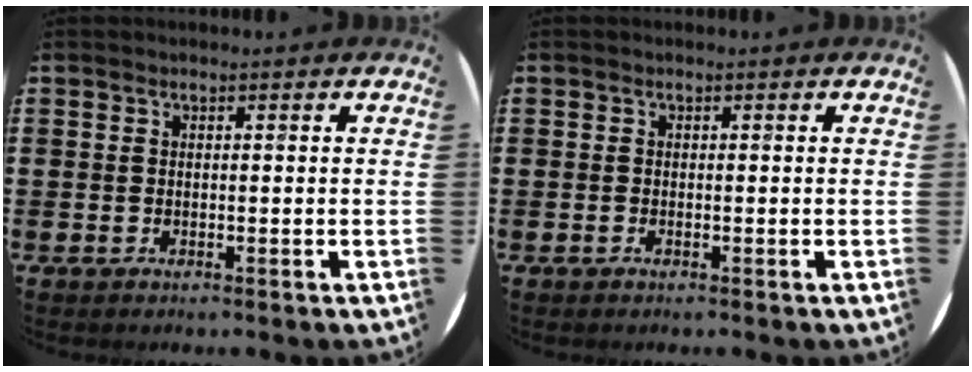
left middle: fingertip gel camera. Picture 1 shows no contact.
{"total": 0.0}